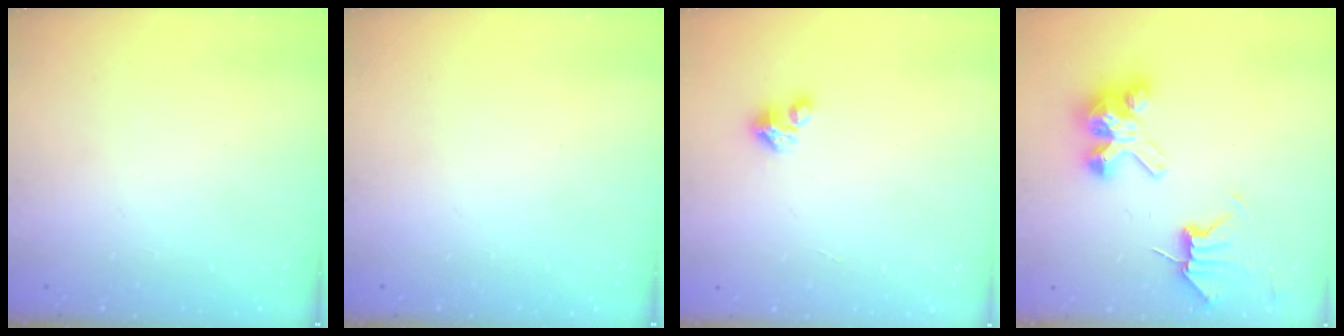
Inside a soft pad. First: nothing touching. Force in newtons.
{"total": 0.0}
{"total": 2.5, "press": 2.5, "slide": 0.3}
{"total": 9.3, "press": 9.2, "slide": 0.8}